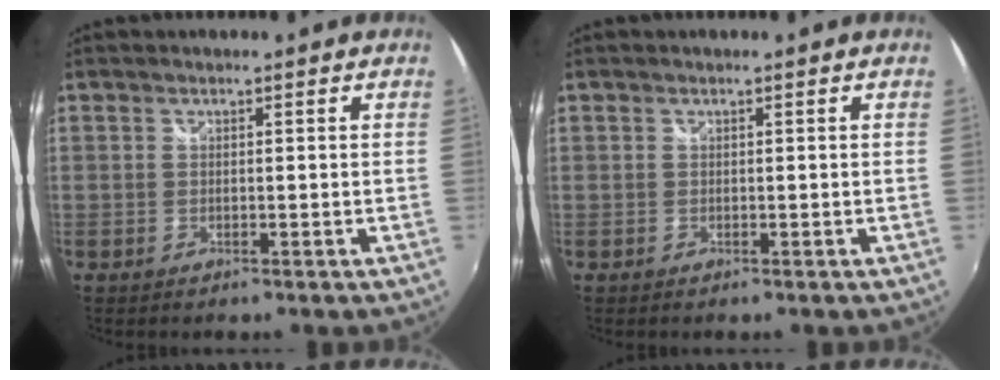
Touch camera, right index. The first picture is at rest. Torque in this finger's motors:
{"motor_torque": [-0.06, 0.02, -0.53, -0.11]}